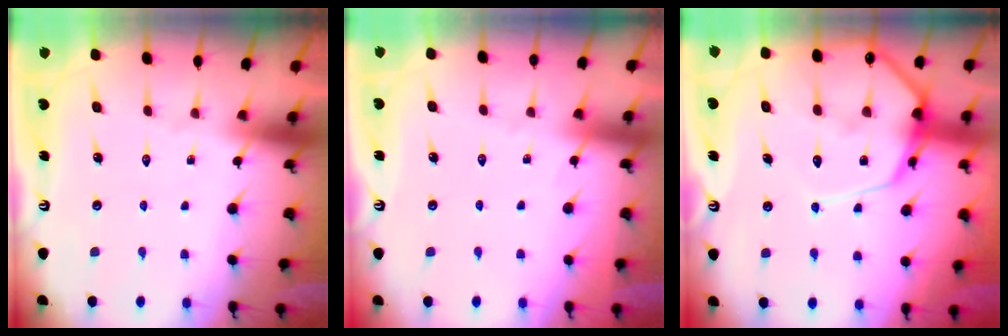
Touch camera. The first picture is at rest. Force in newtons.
{"total": 2.6, "press": 2.6, "slide": 0.4}
{"total": 13.7, "press": 13.7, "slide": 1.5}